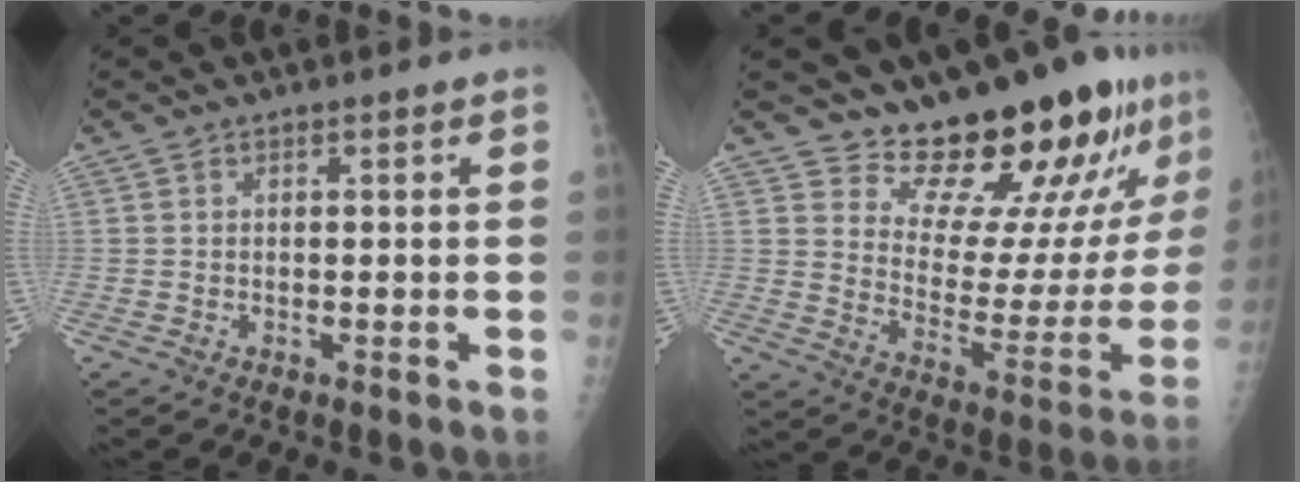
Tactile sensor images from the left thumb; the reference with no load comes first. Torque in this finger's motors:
{"motor_torque": [0.35, 0.73, -0.05, -0.34, 0.04]}